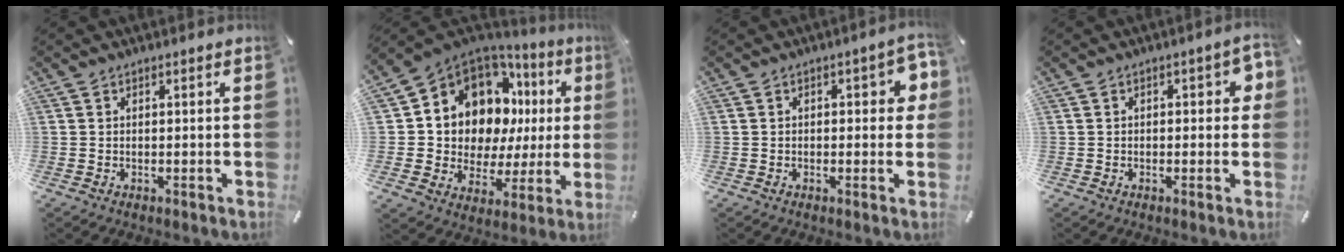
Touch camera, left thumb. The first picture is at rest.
{"total": 11.7, "force": [5.3, 9.2, 4.9], "torque": [-0.086, -0.070, 0.102]}
{"total": 5.7, "force": [0.2, 2.7, 5.0], "torque": [-0.067, 0.008, -0.001]}
{"total": 3.9, "force": [-0.2, 2.0, 3.3], "torque": [-0.044, 0.007, -0.009]}